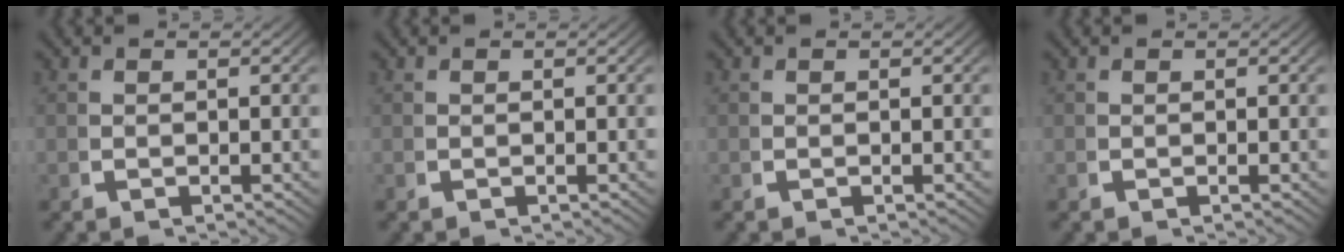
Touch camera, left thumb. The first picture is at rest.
{"total": 0.0}
{"total": 0.0}
{"total": 0.0}